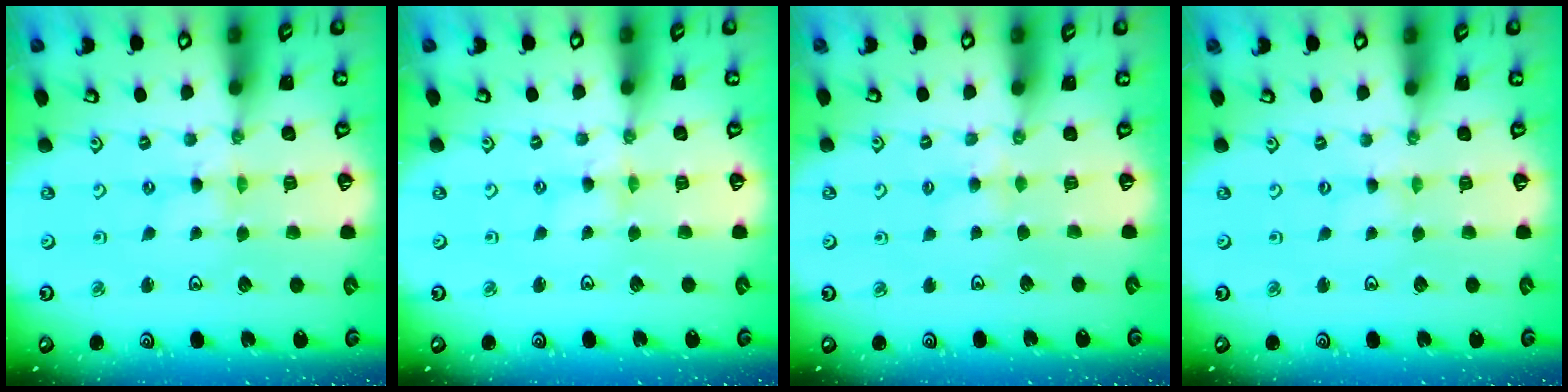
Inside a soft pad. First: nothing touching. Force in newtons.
{"total": 1.5, "press": 1.4, "slide": 0.3}
{"total": 2.7, "press": 2.6, "slide": 0.5}
{"total": 0.0}